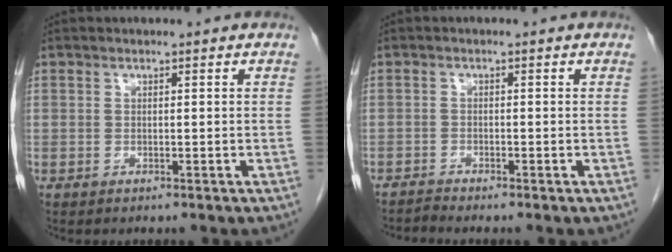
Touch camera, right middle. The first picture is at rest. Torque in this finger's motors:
{"motor_torque": [-0.41, -0.17, -0.05, -0.01]}